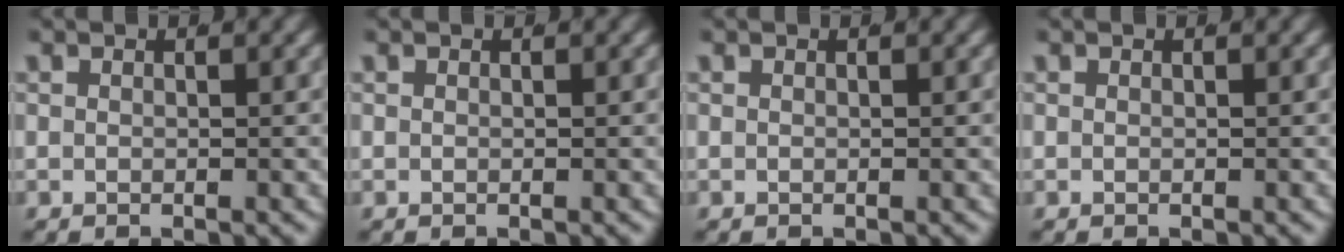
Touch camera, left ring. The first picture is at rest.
{"total": 0.0}
{"total": 0.0}
{"total": 0.0}